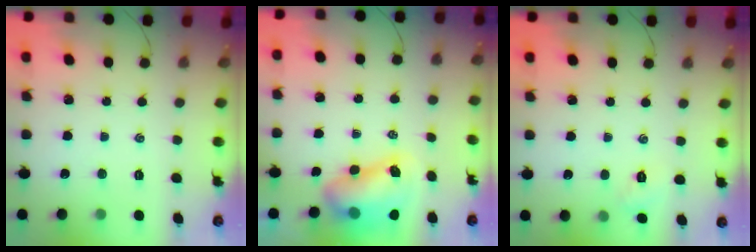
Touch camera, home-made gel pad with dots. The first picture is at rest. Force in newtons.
{"total": 8.9, "press": 8.6, "slide": 2.2}
{"total": 2.4, "press": 2.3, "slide": 0.7}